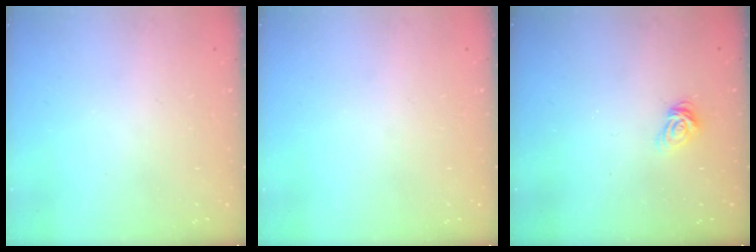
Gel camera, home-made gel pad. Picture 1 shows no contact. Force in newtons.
{"total": 0.0}
{"total": 6.3, "press": 6.3, "slide": 0.5}